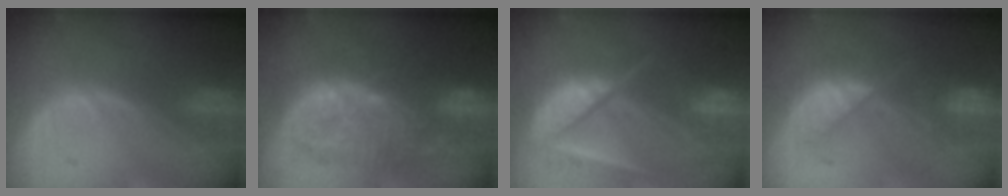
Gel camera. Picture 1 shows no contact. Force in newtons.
{"total": 10.6, "press": 10.6, "slide": 0.3}
{"total": 9.8, "press": 8.3, "slide": 5.2}
{"total": 7.4, "press": 7.1, "slide": 2.1}